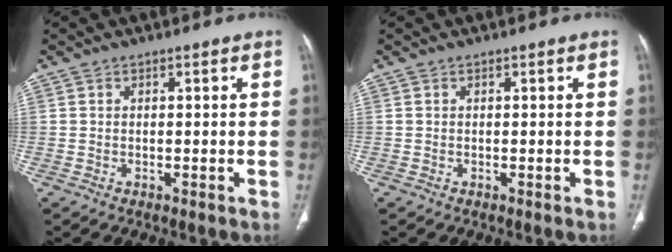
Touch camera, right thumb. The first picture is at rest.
{"total": 0.0}